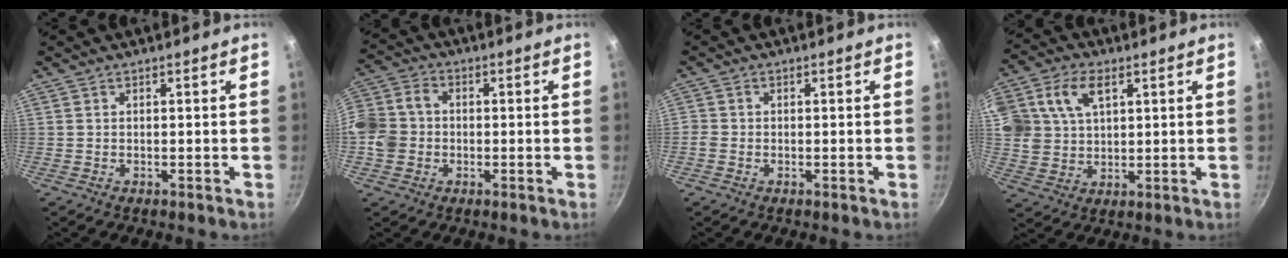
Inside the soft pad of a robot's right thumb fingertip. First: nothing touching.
{"total": 9.0, "force": [-1.4, 7.6, 4.6], "torque": [-0.070, 0.022, -0.044]}
{"total": 1.5, "force": [-0.6, 1.2, 0.6], "torque": [-0.012, 0.003, -0.016]}
{"total": 14.0, "force": [5.2, 9.9, 8.4], "torque": [-0.173, 0.011, 0.099]}